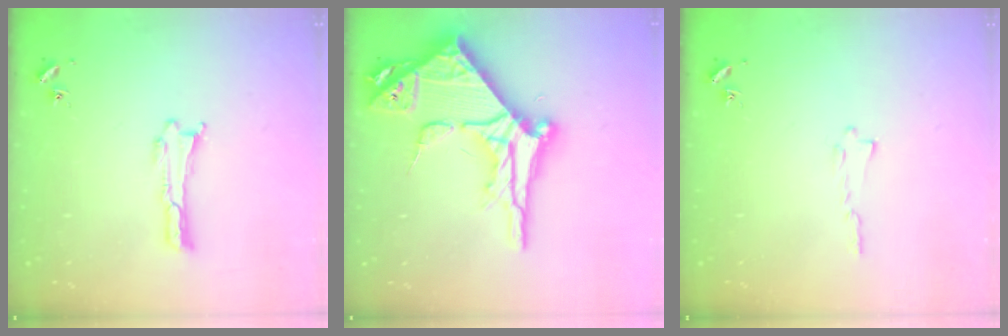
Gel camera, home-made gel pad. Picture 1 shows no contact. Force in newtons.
{"total": 13.1, "press": 13.0, "slide": 1.5}
{"total": 0.0}